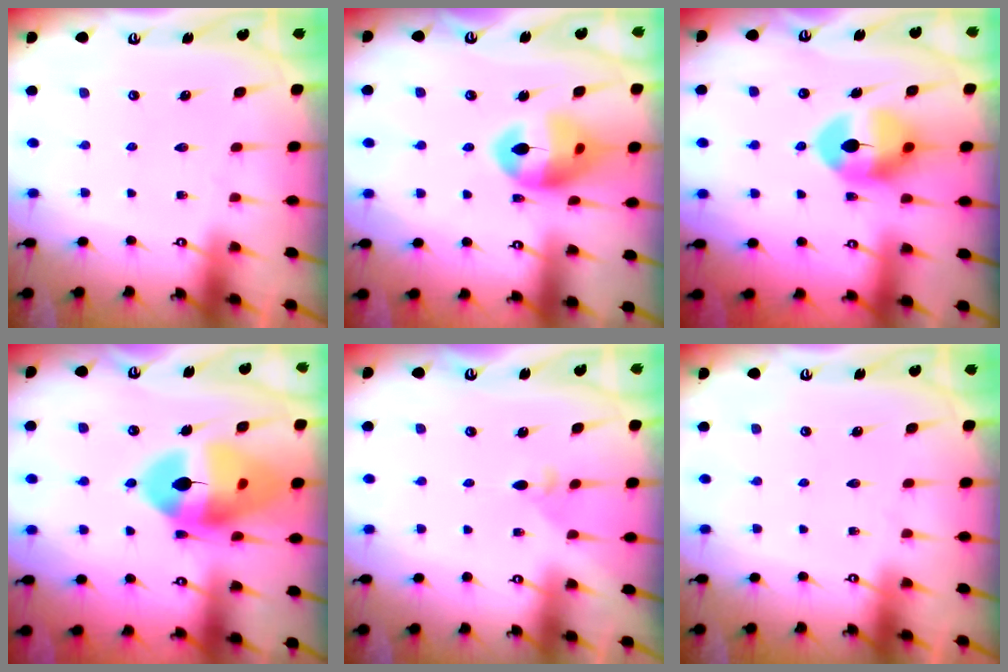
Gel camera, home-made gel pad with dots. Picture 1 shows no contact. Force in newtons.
{"total": 13.5, "press": 13.4, "slide": 1.4}
{"total": 8.1, "press": 8.1, "slide": 0.3}
{"total": 16.8, "press": 16.7, "slide": 1.6}
{"total": 3.2, "press": 3.2, "slide": 0.4}
{"total": 0.0}